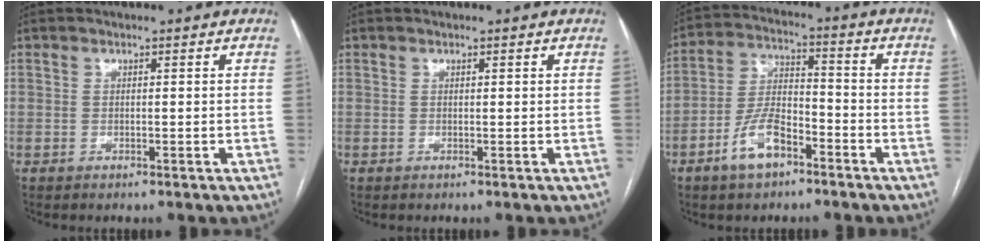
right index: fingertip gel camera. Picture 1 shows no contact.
{"total": 0.0}
{"total": 8.8, "force": [-5.0, 3.9, 6.1], "torque": [-0.129, 0.012, -0.095]}